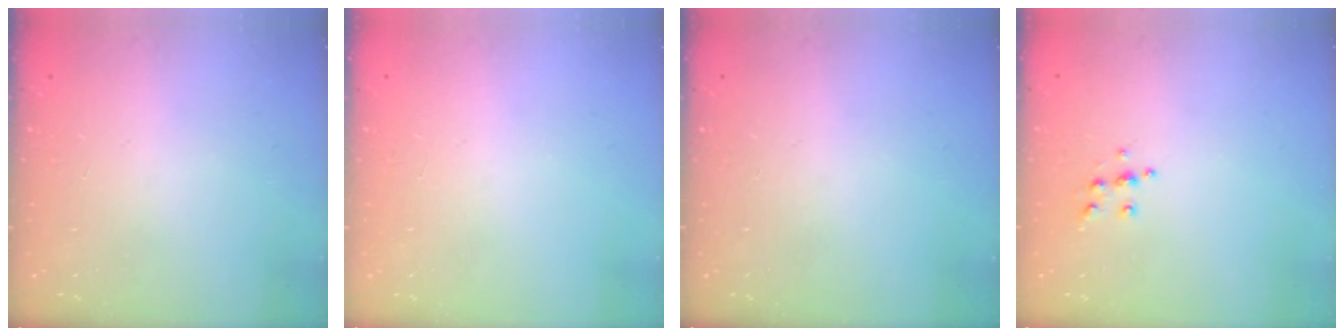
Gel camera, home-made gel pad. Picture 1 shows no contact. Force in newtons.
{"total": 0.0}
{"total": 0.0}
{"total": 5.6, "press": 5.6, "slide": 0.5}